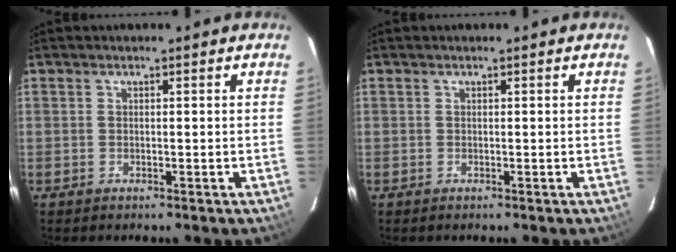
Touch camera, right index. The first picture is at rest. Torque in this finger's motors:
{"motor_torque": [0.00, 0.00, 0.03, 0.00]}